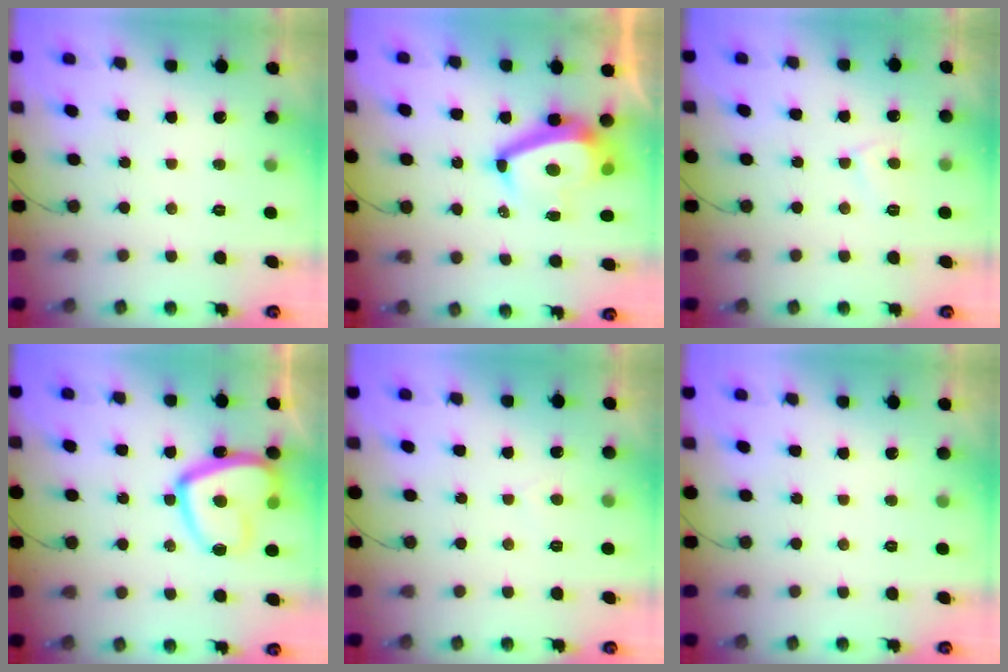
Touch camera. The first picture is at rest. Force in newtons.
{"total": 10.1, "press": 9.7, "slide": 3.0}
{"total": 4.7, "press": 4.7, "slide": 0.4}
{"total": 17.0, "press": 16.9, "slide": 1.7}
{"total": 1.0, "press": 1.0, "slide": 0.2}
{"total": 0.0}